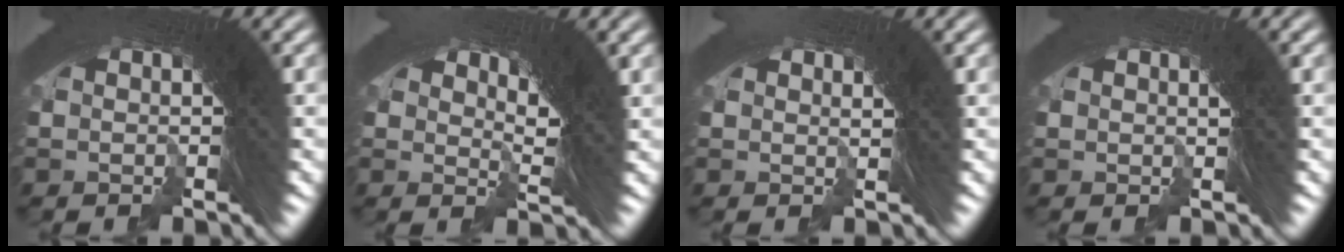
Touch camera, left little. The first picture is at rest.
{"total": 2.5, "force": [-0.4, 1.1, 2.2], "torque": [-0.049, -0.032, 0.004]}
{"total": 1.6, "force": [-1.4, 0.8, -0.3], "torque": [-0.016, -0.024, -0.018]}
{"total": 0.0}